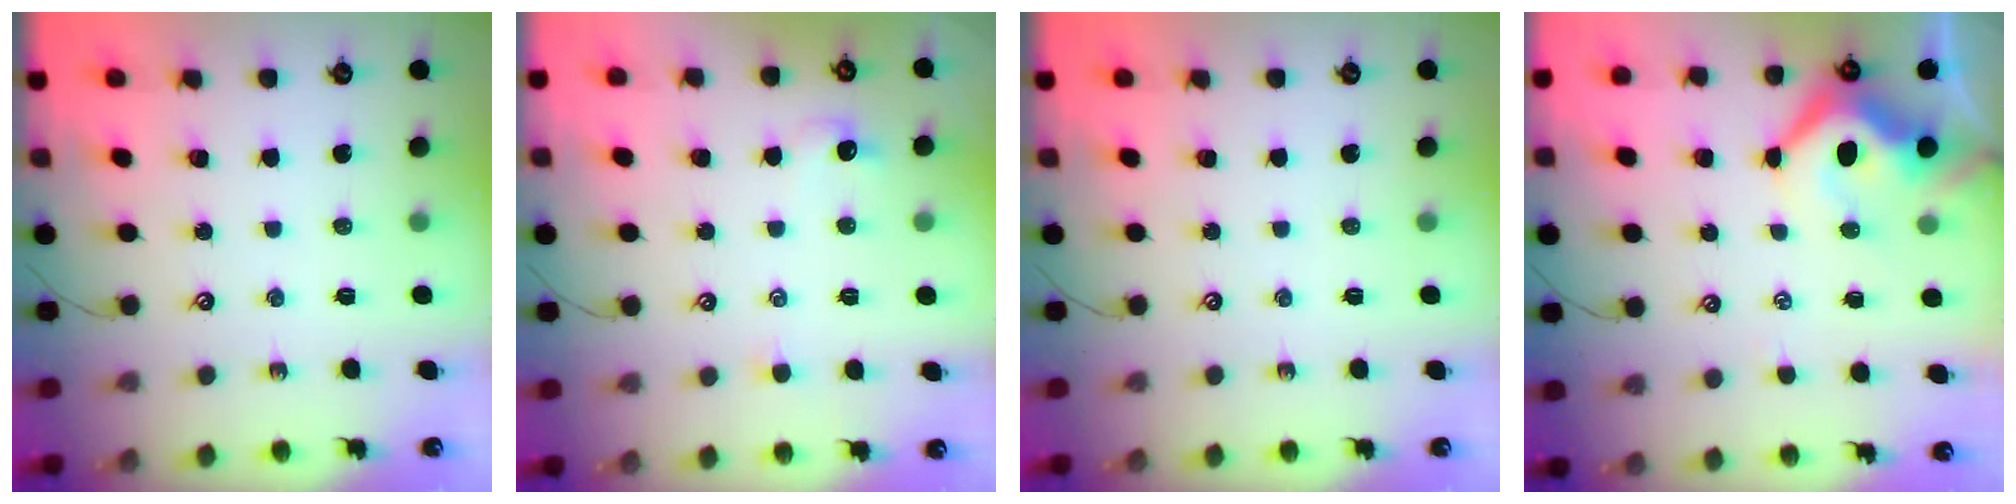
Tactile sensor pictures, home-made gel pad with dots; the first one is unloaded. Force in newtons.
{"total": 0.5, "press": 0.2, "slide": 0.5}
{"total": 0.0}
{"total": 7.4, "press": 7.2, "slide": 1.5}